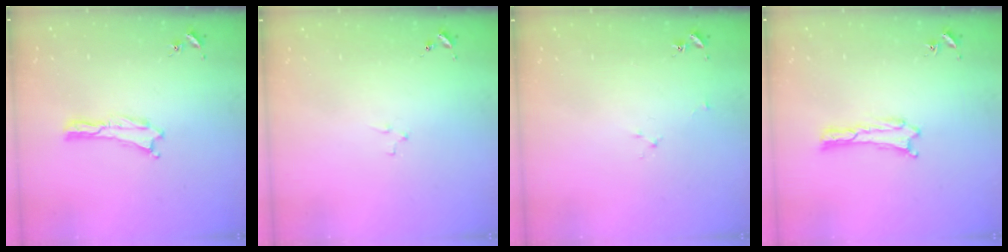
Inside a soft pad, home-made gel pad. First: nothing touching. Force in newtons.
{"total": 2.1, "press": 2.1, "slide": 0.2}
{"total": 1.9, "press": 1.9, "slide": 0.3}
{"total": 0.0}